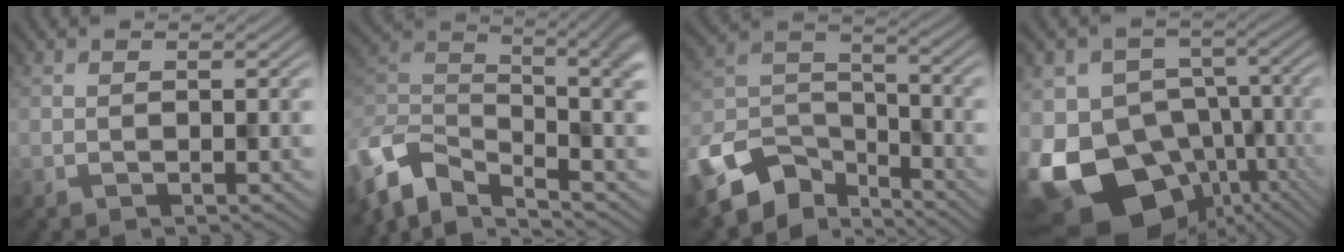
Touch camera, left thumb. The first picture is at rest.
{"total": 9.5, "force": [-4.6, 4.5, 7.0], "torque": [-0.138, -0.011, -0.096]}
{"total": 10.3, "force": [-7.8, 5.2, 4.4], "torque": [-0.096, -0.008, -0.151]}
{"total": 19.1, "force": [-8.6, 13.5, 10.4], "torque": [-0.213, -0.031, -0.097]}